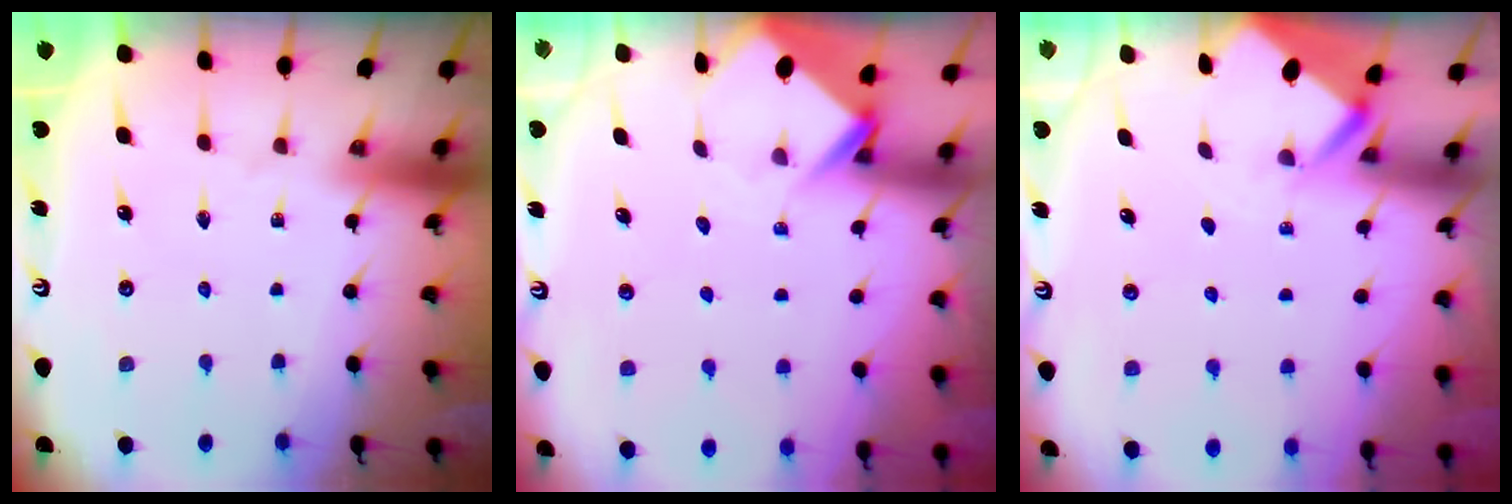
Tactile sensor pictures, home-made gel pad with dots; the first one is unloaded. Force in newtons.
{"total": 3.7, "press": 3.7, "slide": 0.3}
{"total": 2.8, "press": 2.8, "slide": 0.2}